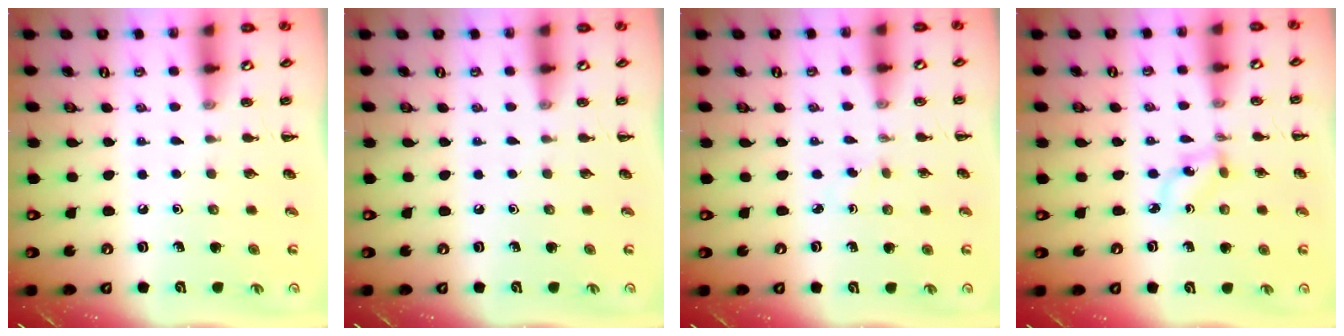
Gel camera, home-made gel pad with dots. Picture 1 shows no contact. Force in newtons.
{"total": 0.0}
{"total": 0.9, "press": 0.7, "slide": 0.5}
{"total": 1.8, "press": 1.7, "slide": 0.5}